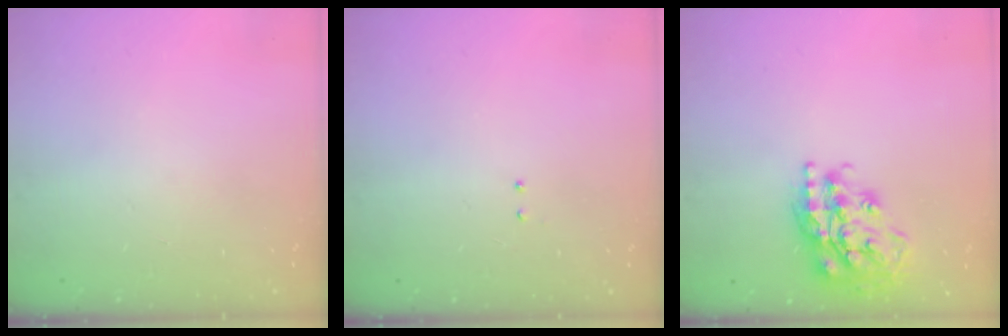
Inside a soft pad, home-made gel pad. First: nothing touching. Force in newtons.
{"total": 2.1, "press": 2.0, "slide": 0.6}
{"total": 19.6, "press": 19.5, "slide": 1.7}